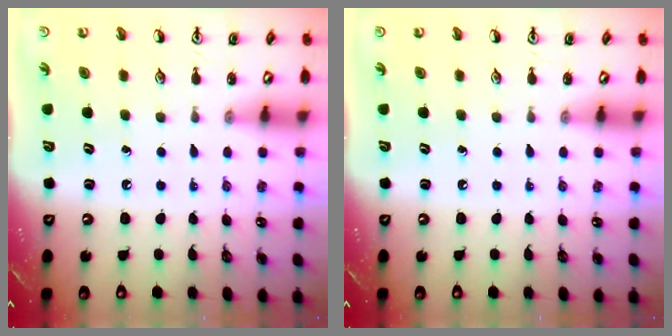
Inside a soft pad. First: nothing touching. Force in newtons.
{"total": 0.0}